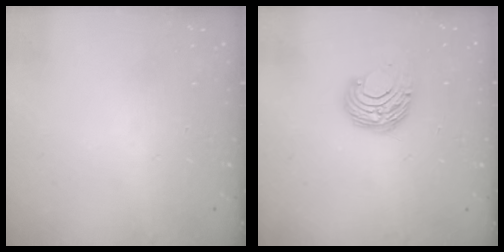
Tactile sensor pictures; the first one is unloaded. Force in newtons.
{"total": 9.0, "press": 9.0, "slide": 0.4}